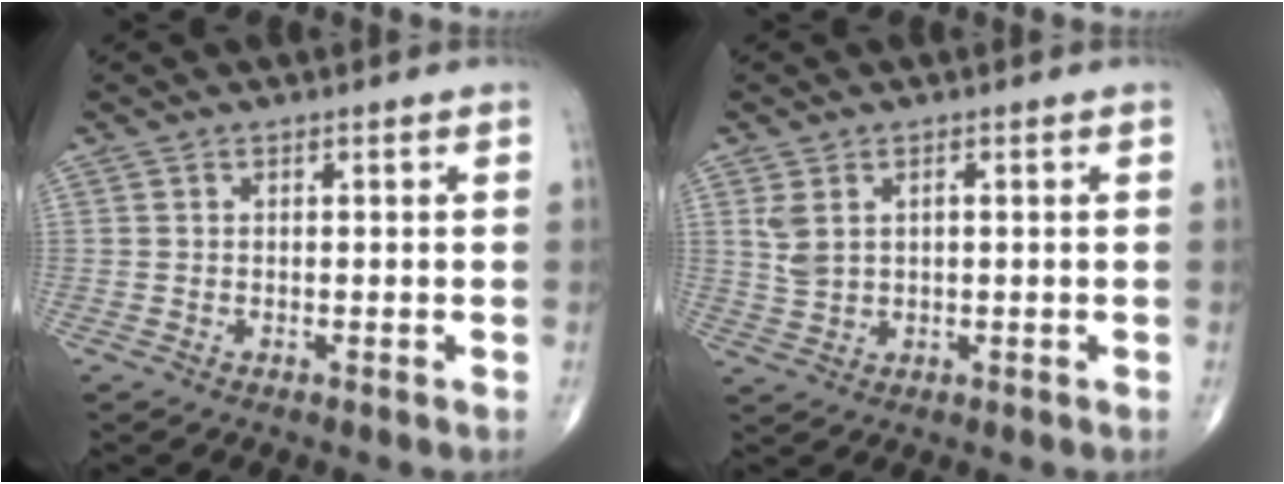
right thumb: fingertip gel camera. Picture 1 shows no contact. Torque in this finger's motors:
{"motor_torque": [0.02, 0.06, 0.38, 0.16, 0.10]}